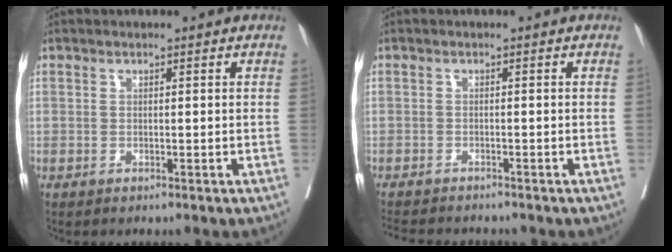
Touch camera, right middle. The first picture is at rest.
{"total": 7.1, "force": [-6.6, 1.2, 2.4], "torque": [-0.032, -0.009, -0.097]}